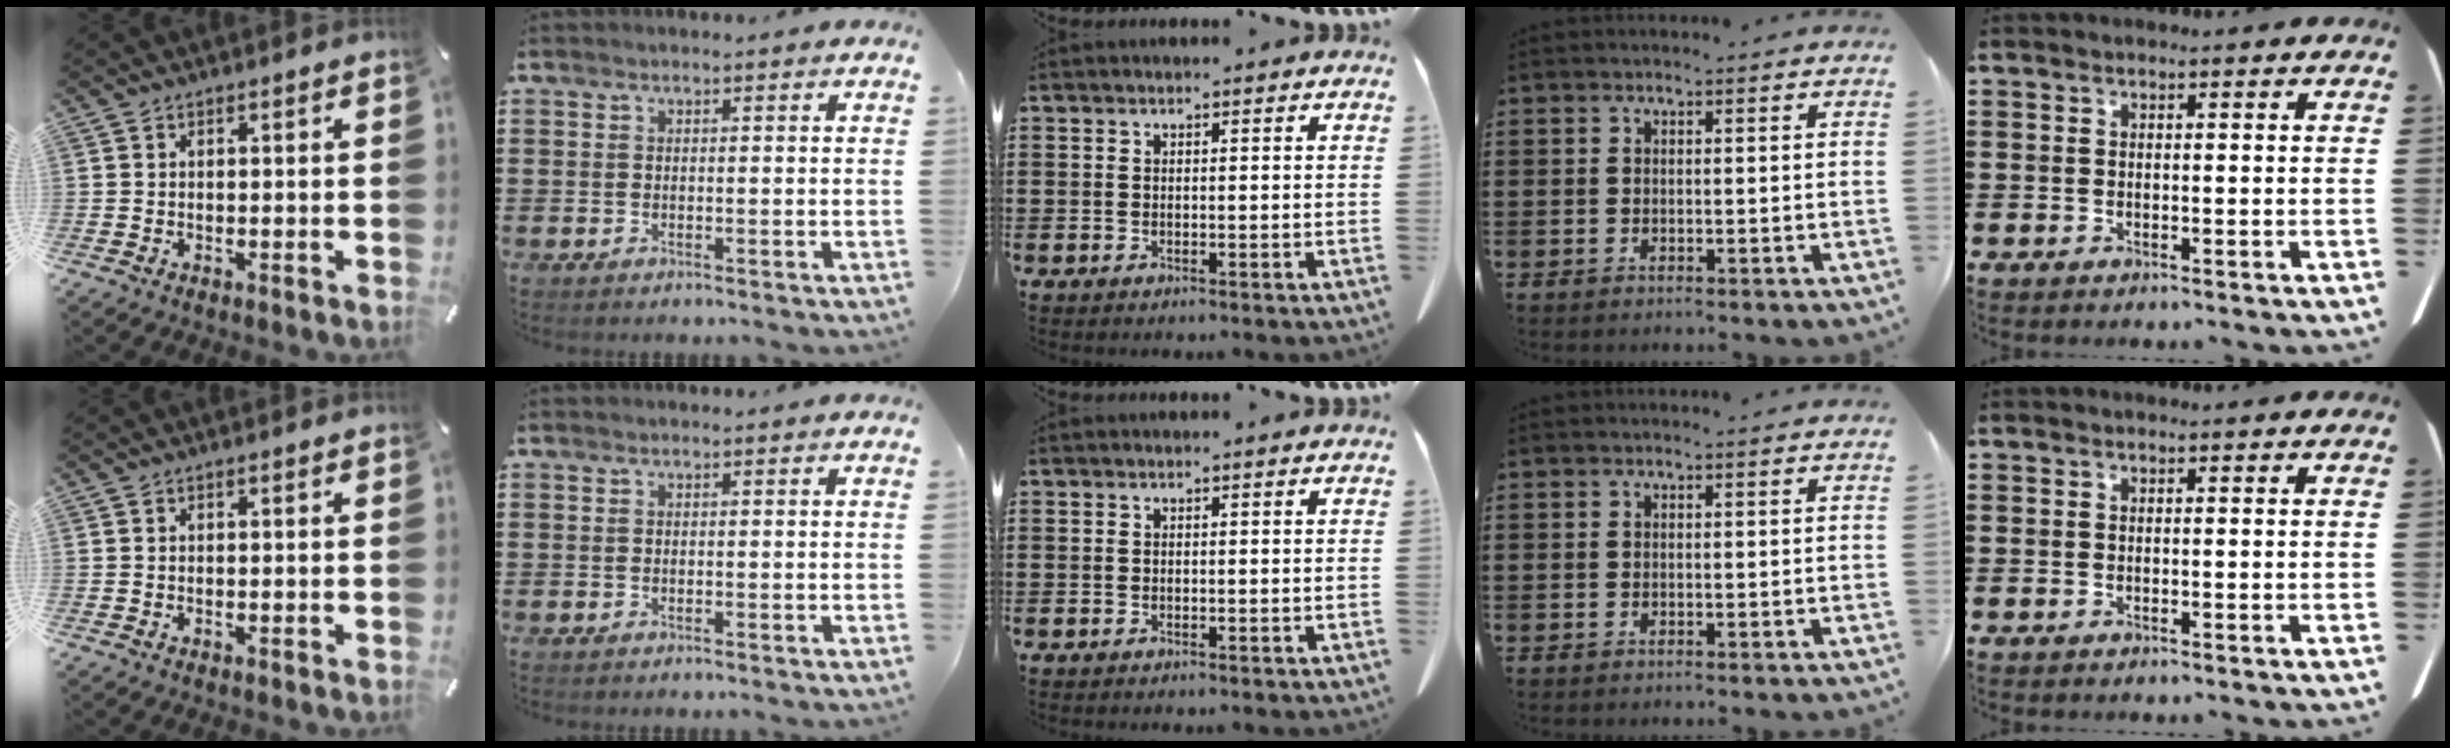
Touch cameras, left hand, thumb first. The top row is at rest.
{}